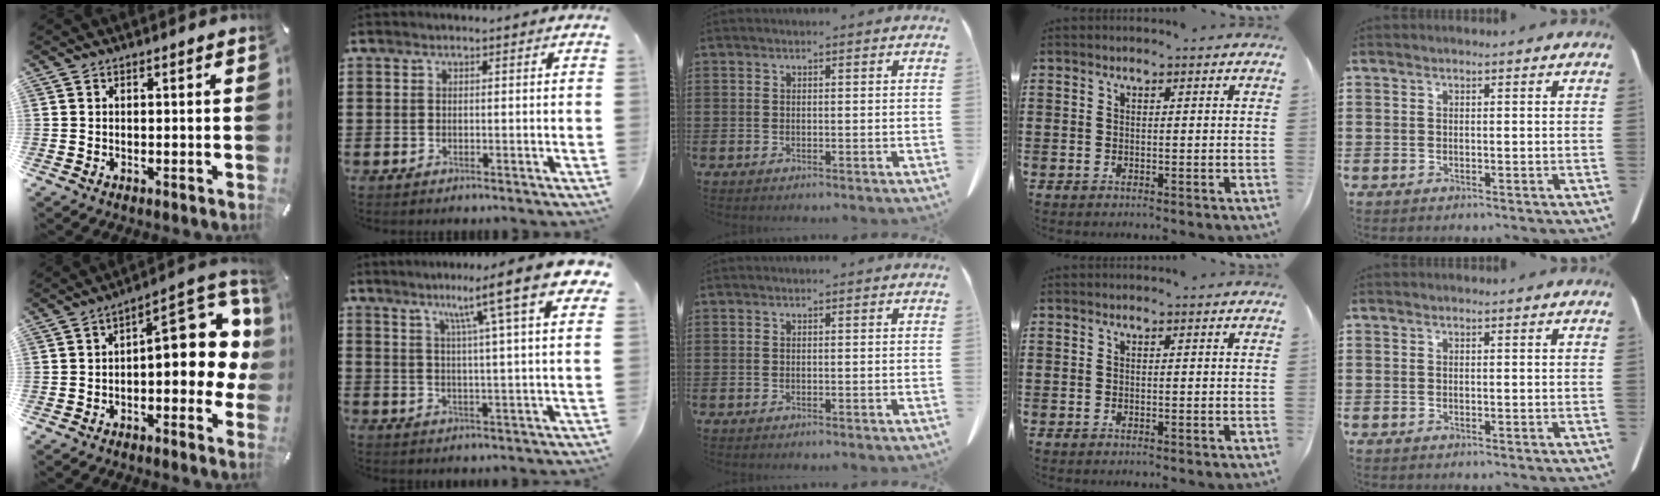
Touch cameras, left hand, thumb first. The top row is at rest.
{"thumb": {"total": 15.9, "force": [1.7, 7.2, 14.1], "torque": [-0.165, -0.025, 0.025]}, "index": {"total": 12.6, "force": [7.6, 0.3, 10.0], "torque": [-0.180, -0.023, 0.112]}}